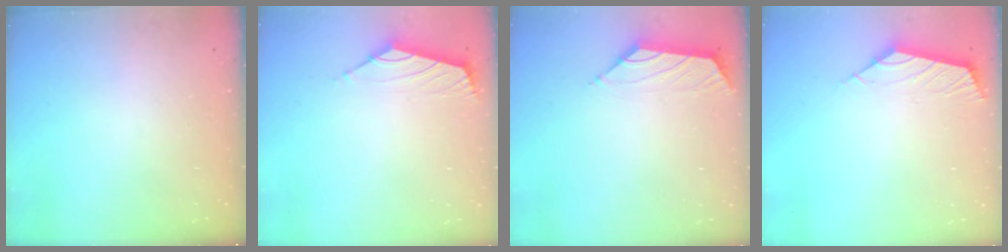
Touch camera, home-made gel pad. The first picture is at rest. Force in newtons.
{"total": 1.6, "press": 1.5, "slide": 0.7}
{"total": 1.6, "press": 1.4, "slide": 0.6}
{"total": 2.9, "press": 2.9, "slide": 0.7}